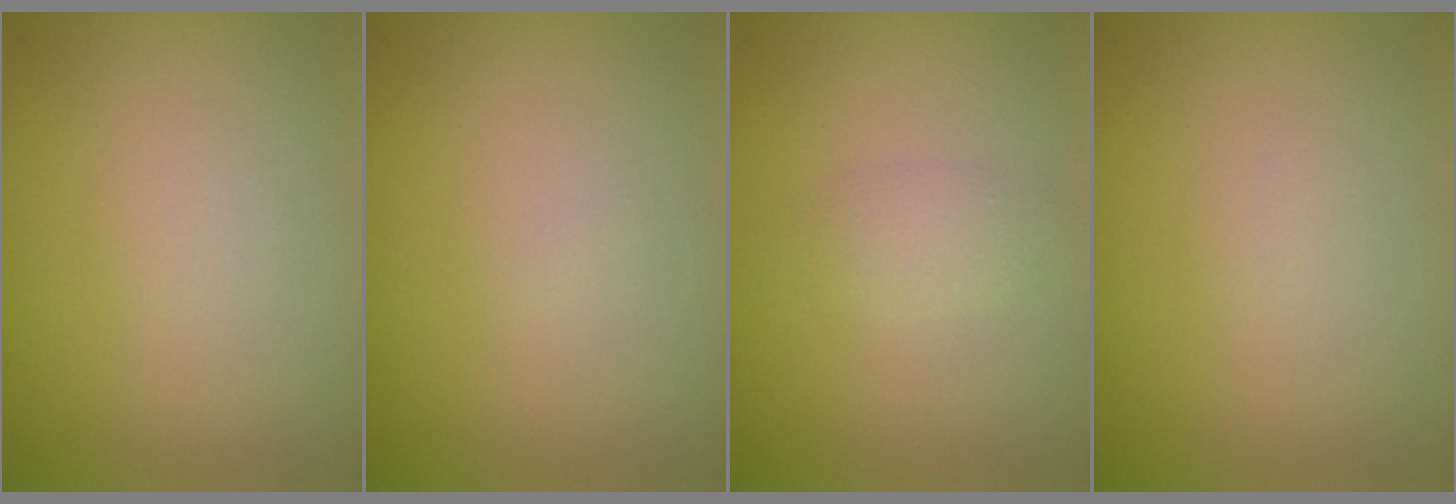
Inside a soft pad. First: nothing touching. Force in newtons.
{"total": 0.0}
{"total": 1.3, "press": 1.3, "slide": 0.0}
{"total": 0.0}